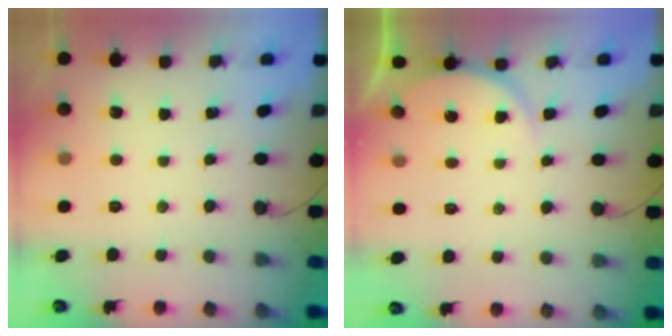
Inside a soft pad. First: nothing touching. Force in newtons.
{"total": 5.5, "press": 5.5, "slide": 0.3}